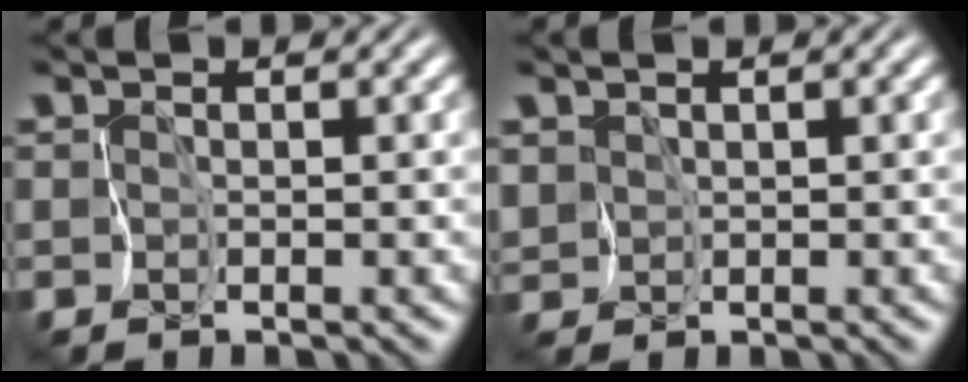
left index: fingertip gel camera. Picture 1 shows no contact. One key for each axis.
{"total": 0.6, "fx": 0.4, "fy": 0.4, "fz": 0.1, "tx": -0.014, "ty": -0.003, "tz": 0.003}